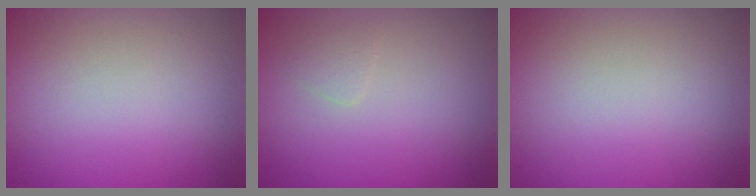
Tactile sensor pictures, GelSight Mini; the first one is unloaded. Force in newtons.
{"total": 0.8, "press": 0.8, "slide": 0.1}
{"total": 0.0}